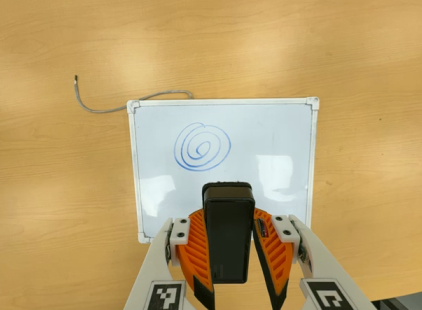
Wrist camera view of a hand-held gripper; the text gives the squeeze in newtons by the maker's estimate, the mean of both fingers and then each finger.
{"total": 9.7, "left": 7.8, "right": 11.6}